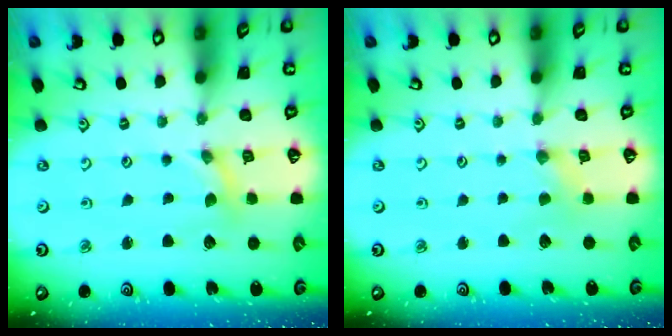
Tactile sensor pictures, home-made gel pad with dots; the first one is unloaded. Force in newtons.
{"total": 0.9, "press": 0.9, "slide": 0.3}